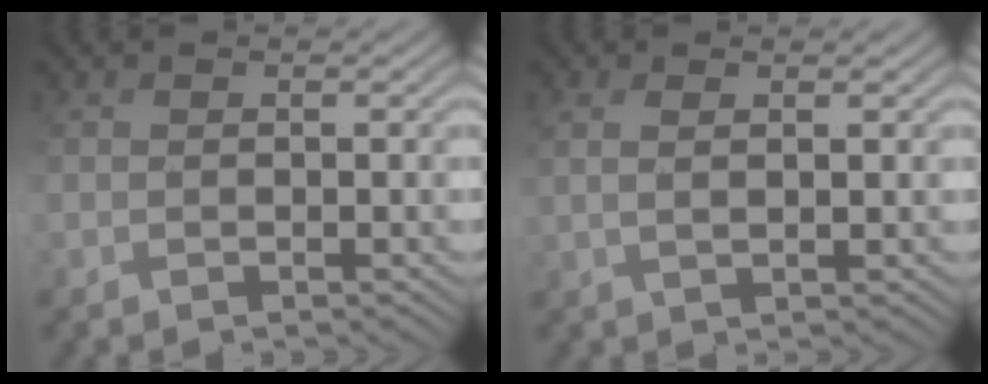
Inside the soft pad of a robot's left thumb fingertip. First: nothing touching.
{"total": 1.7, "force": [1.6, -0.6, 0.4], "torque": [-0.011, 0.010, 0.031]}